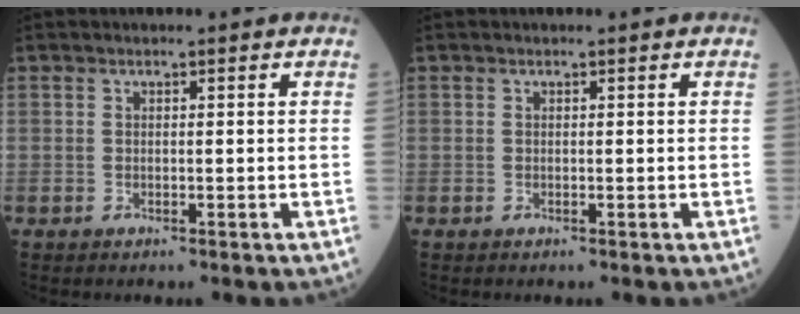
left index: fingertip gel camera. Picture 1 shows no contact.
{"total": 0.0}